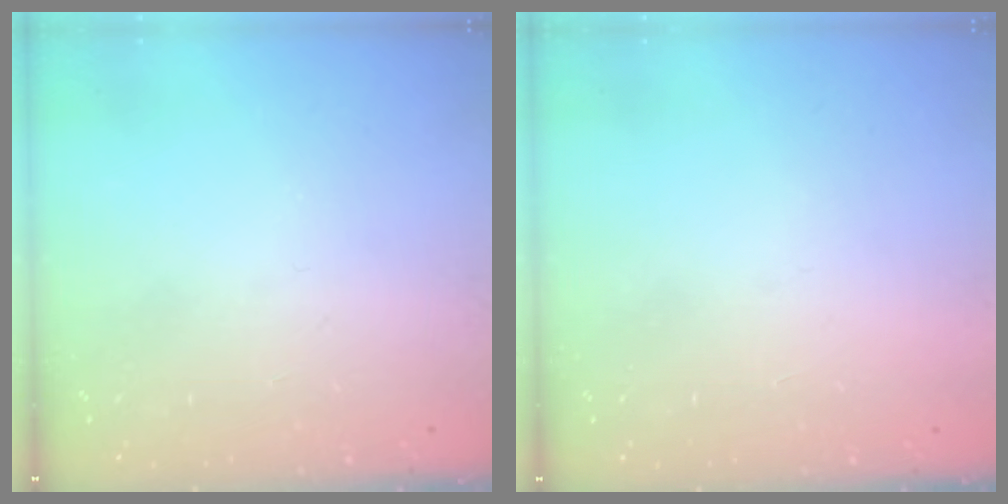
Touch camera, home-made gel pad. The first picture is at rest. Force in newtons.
{"total": 1.5, "press": 1.5, "slide": 0.1}